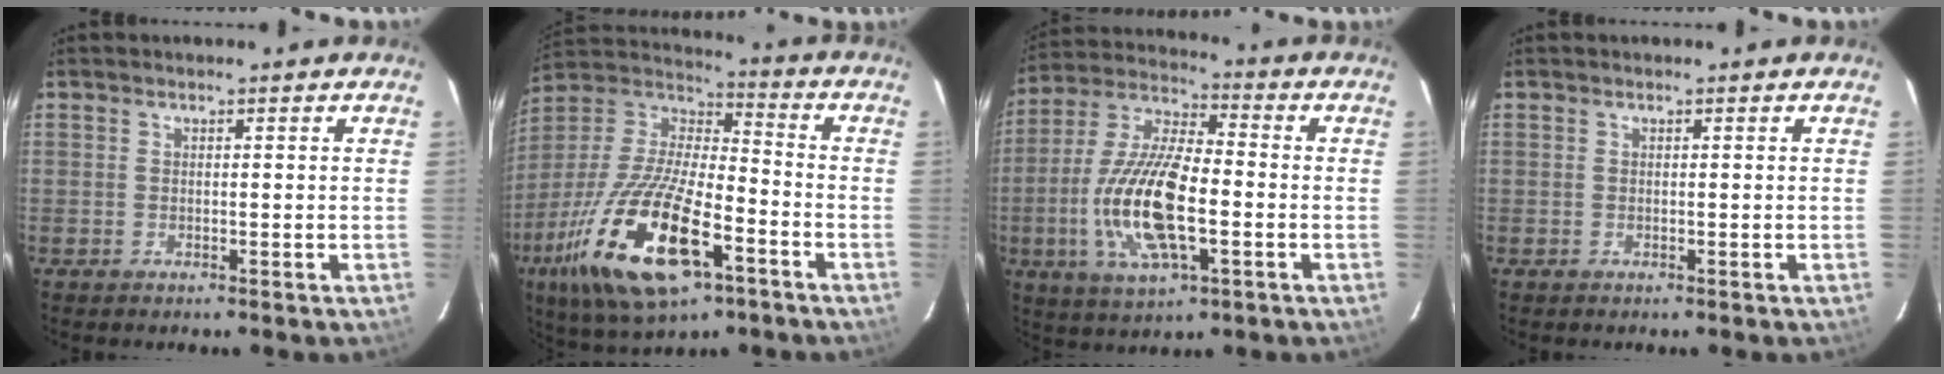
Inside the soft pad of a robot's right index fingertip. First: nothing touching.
{"total": 24.2, "force": [-11.2, 9.2, 19.4], "torque": [-0.391, -0.043, -0.202]}
{"total": 17.0, "force": [-3.9, 6.0, 15.4], "torque": [-0.321, -0.006, -0.077]}
{"total": 0.0}